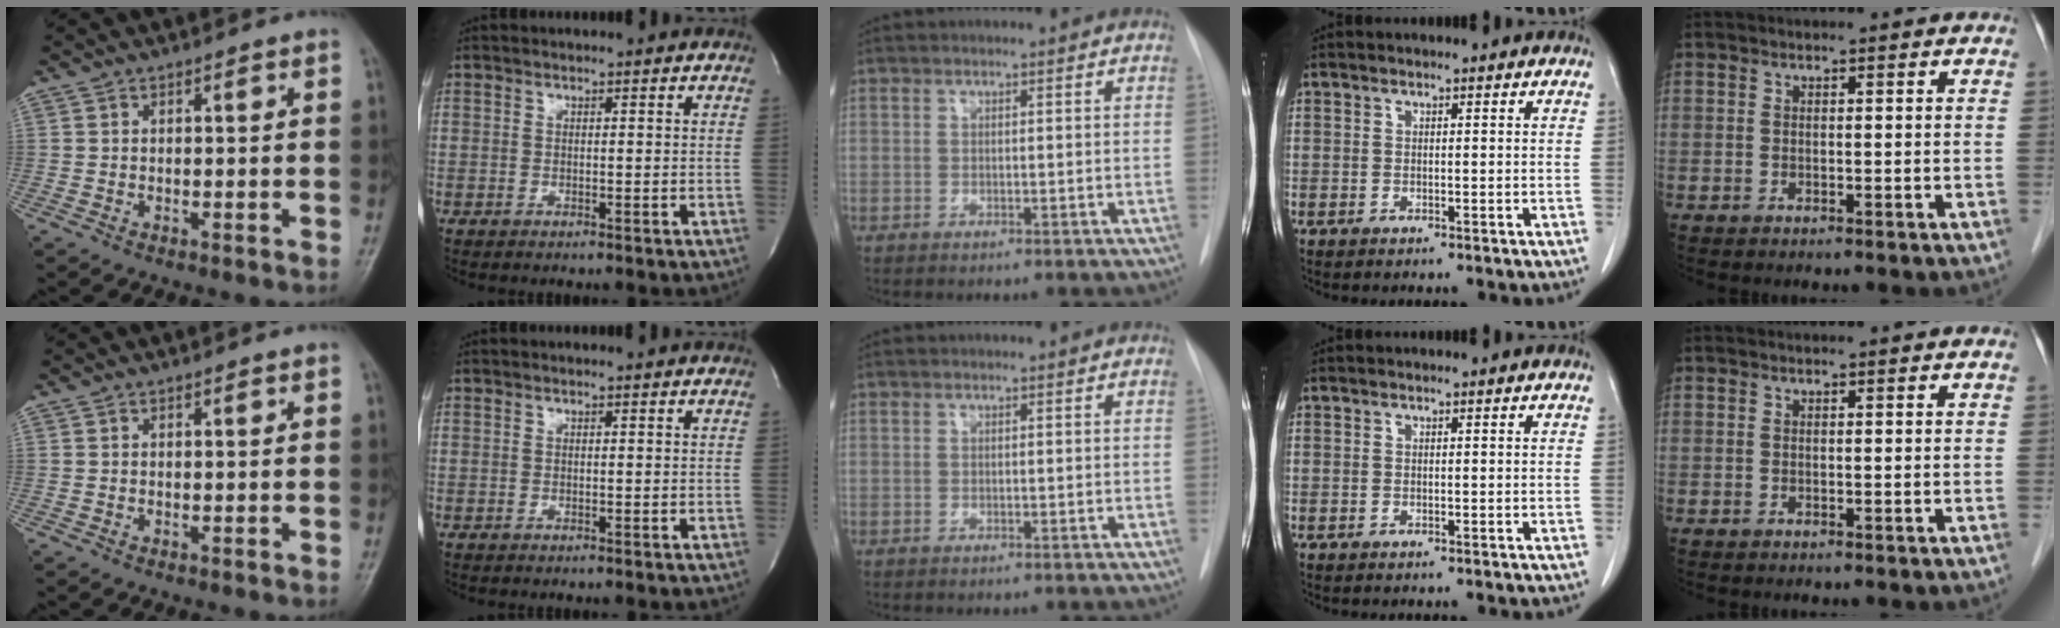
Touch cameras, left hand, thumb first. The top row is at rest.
{}